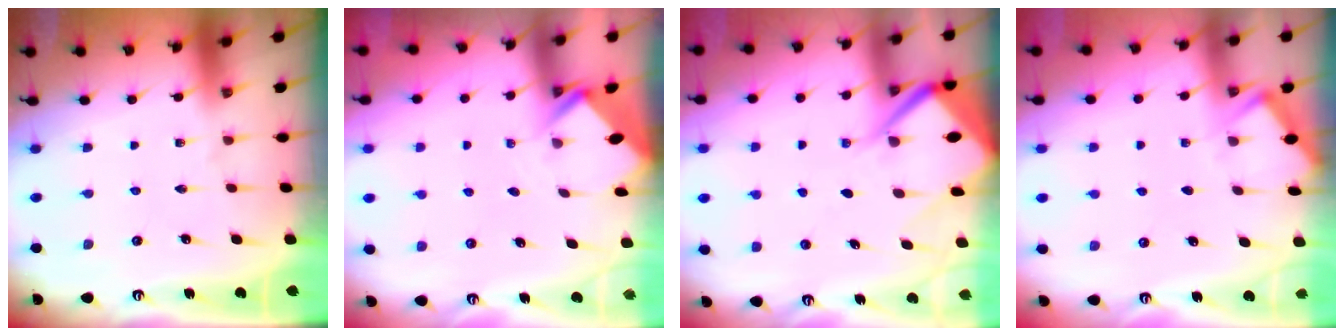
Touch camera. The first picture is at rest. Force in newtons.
{"total": 2.6, "press": 2.6, "slide": 0.2}
{"total": 10.4, "press": 10.3, "slide": 1.1}
{"total": 2.1, "press": 2.1, "slide": 0.3}